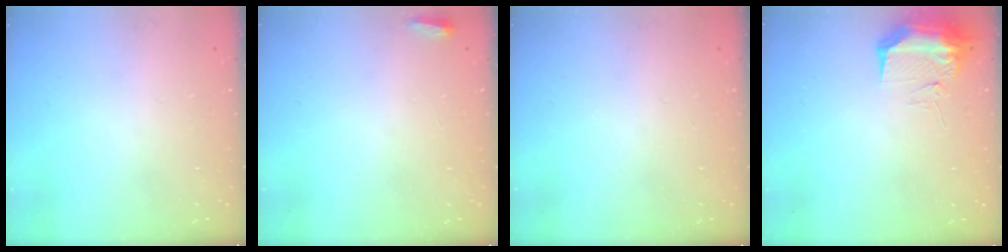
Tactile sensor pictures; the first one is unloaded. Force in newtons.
{"total": 2.5, "press": 2.3, "slide": 1.0}
{"total": 0.0}
{"total": 9.7, "press": 9.7, "slide": 1.0}